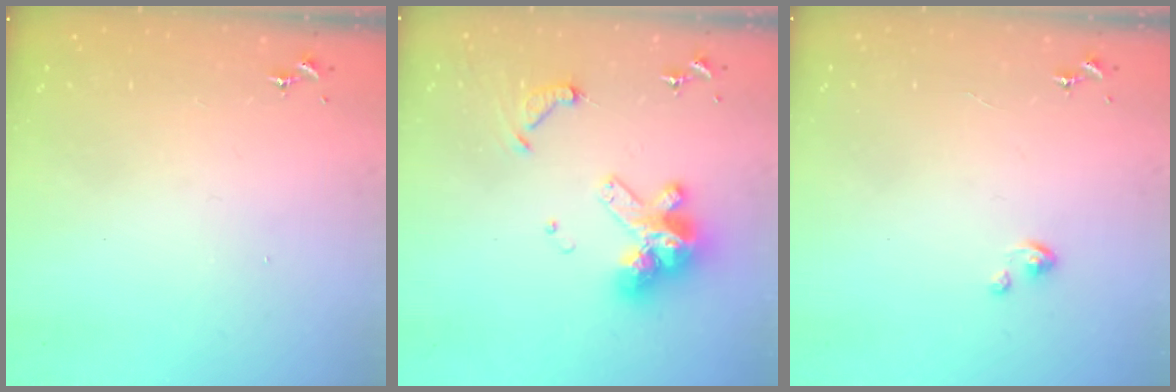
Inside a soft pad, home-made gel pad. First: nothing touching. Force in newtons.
{"total": 14.3, "press": 14.2, "slide": 1.7}
{"total": 2.8, "press": 2.8, "slide": 0.2}